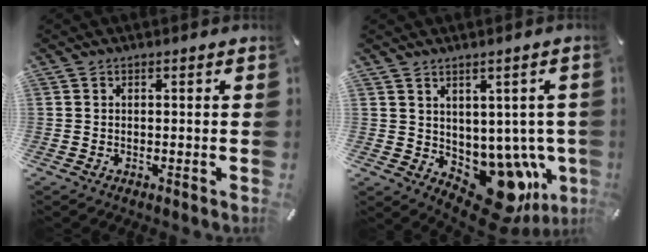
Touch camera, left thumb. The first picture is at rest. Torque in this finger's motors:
{"motor_torque": [0.53, 2.31, 0.11, 0.03, 0.04]}